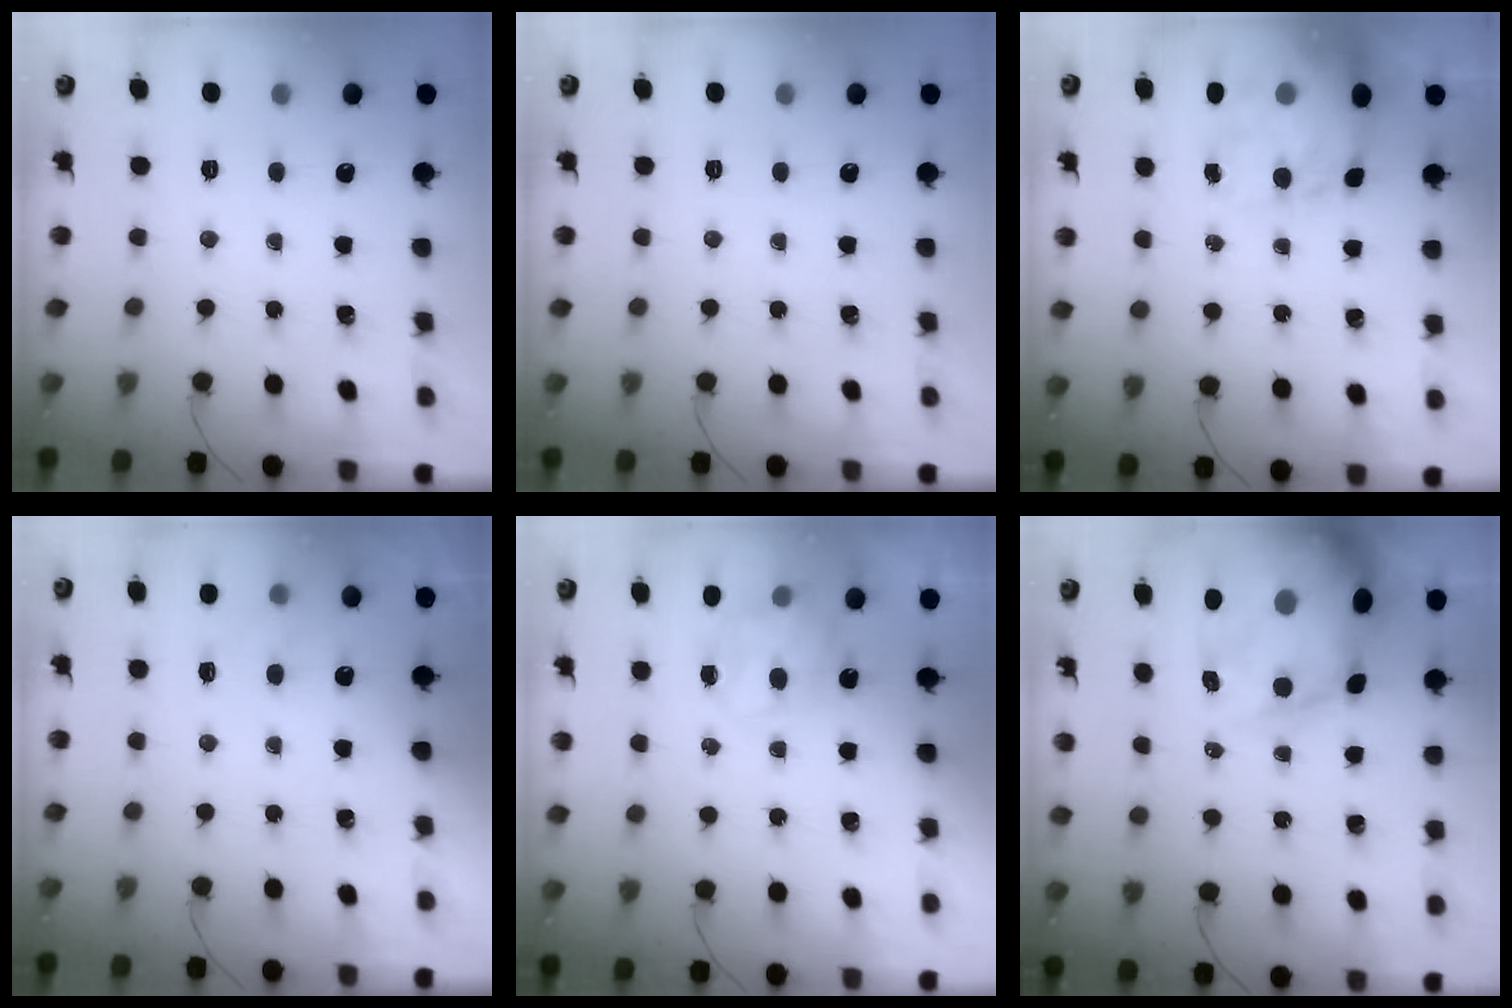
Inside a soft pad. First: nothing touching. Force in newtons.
{"total": 0.0}
{"total": 15.1, "press": 14.5, "slide": 4.2}
{"total": 5.9, "press": 5.7, "slide": 1.6}
{"total": 7.6, "press": 7.6, "slide": 0.1}
{"total": 17.3, "press": 16.7, "slide": 4.4}